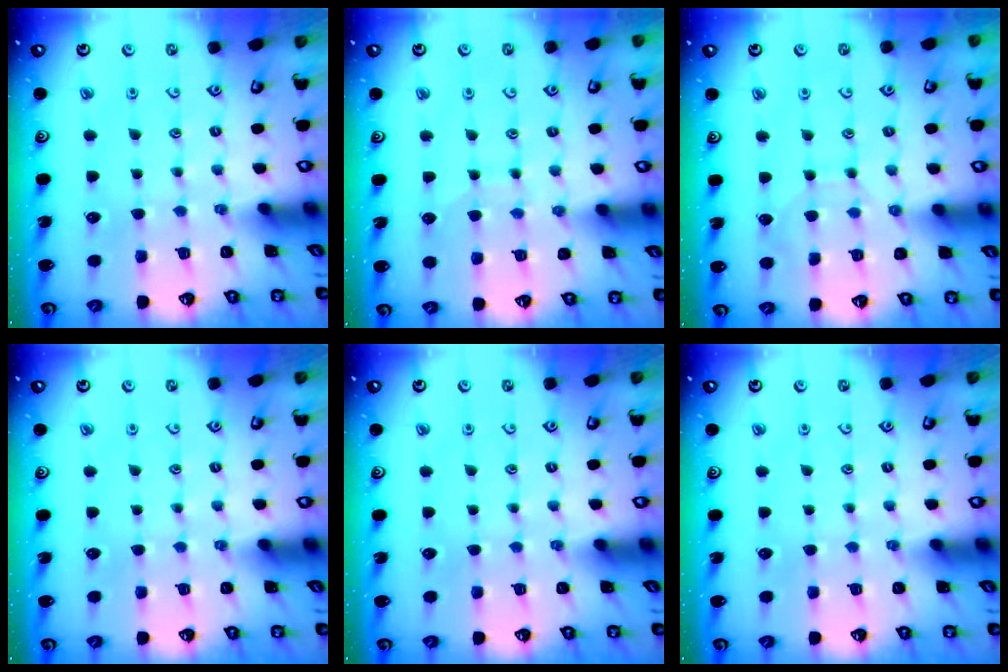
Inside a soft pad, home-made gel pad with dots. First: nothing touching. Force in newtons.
{"total": 5.9, "press": 5.9, "slide": 0.4}
{"total": 2.8, "press": 2.8, "slide": 0.4}
{"total": 0.0}
{"total": 0.0}
{"total": 0.0}